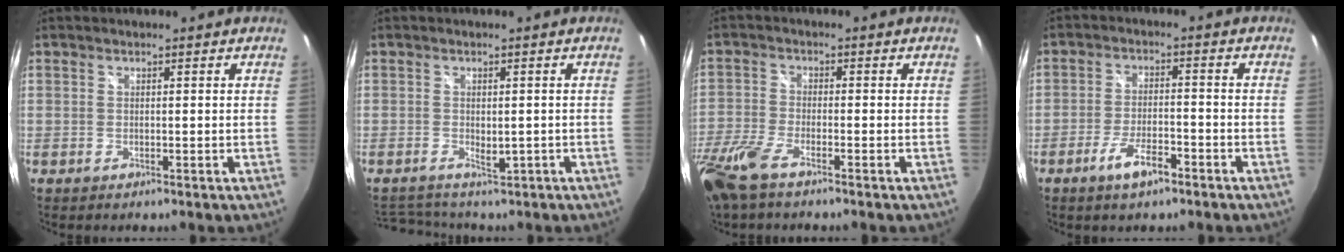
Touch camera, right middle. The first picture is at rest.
{"total": 5.3, "force": [-3.4, 3.4, 2.3], "torque": [-0.041, 0.007, -0.043]}
{"total": 10.4, "force": [-7.2, 3.4, 6.7], "torque": [-0.170, -0.033, -0.149]}
{"total": 6.4, "force": [-4.2, 1.8, 4.5], "torque": [-0.097, -0.004, -0.072]}